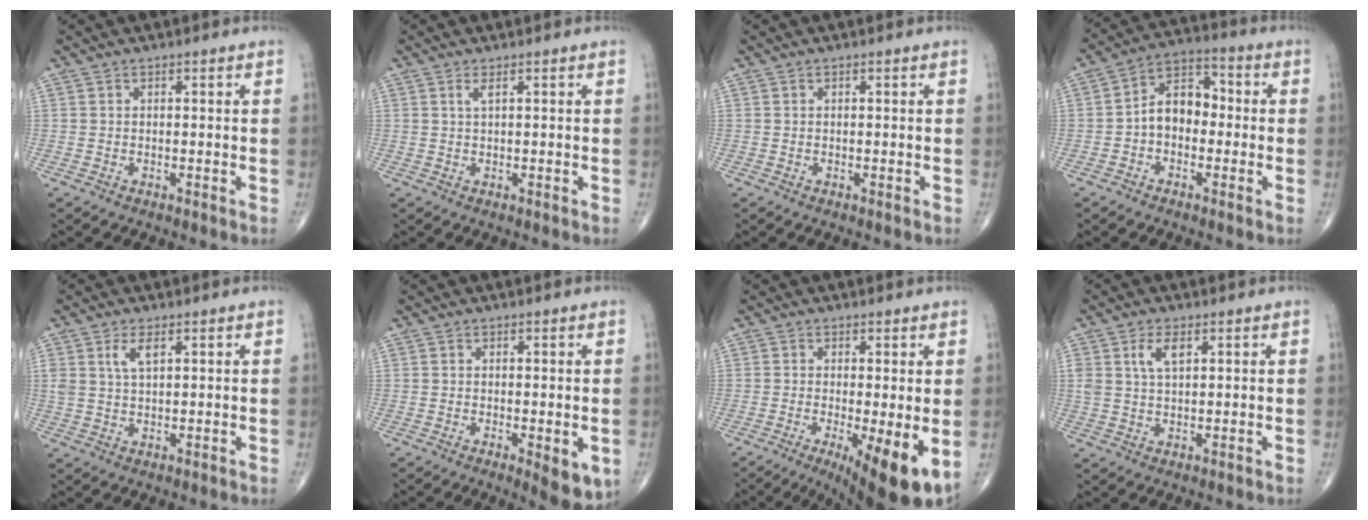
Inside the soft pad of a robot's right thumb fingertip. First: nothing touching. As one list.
[{"total": 1.2, "force": [0.6, 0.1, 1.0], "torque": [-0.029, -0.001, 0.014]}, {"total": 0.0}, {"total": 8.9, "force": [-1.1, 6.2, 6.3], "torque": [-0.080, 0.035, -0.035]}, {"total": 3.8, "force": [1.7, 1.7, 3.0], "torque": [-0.059, -0.003, 0.038]}, {"total": 6.1, "force": [-1.8, 2.2, 5.4], "torque": [-0.066, -0.014, -0.022]}, {"total": 11.6, "force": [-3.4, 3.0, 10.6], "torque": [-0.157, -0.022, -0.045]}, {"total": 4.4, "force": [1.8, 2.1, 3.5], "torque": [-0.067, -0.001, 0.038]}]